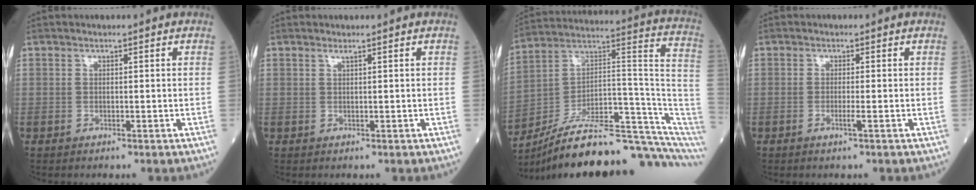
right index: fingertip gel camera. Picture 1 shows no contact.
{"total": 0.5, "force": [0.4, -0.1, 0.3], "torque": [-0.015, -0.004, 0.012]}
{"total": 23.3, "force": [-18.2, 3.5, 14.2], "torque": [-0.158, 0.052, -0.281]}
{"total": 1.2, "force": [-0.5, -0.2, 1.1], "torque": [-0.023, -0.001, -0.008]}